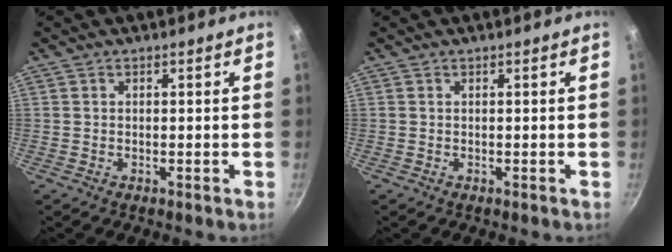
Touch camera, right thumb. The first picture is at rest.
{"total": 0.0}